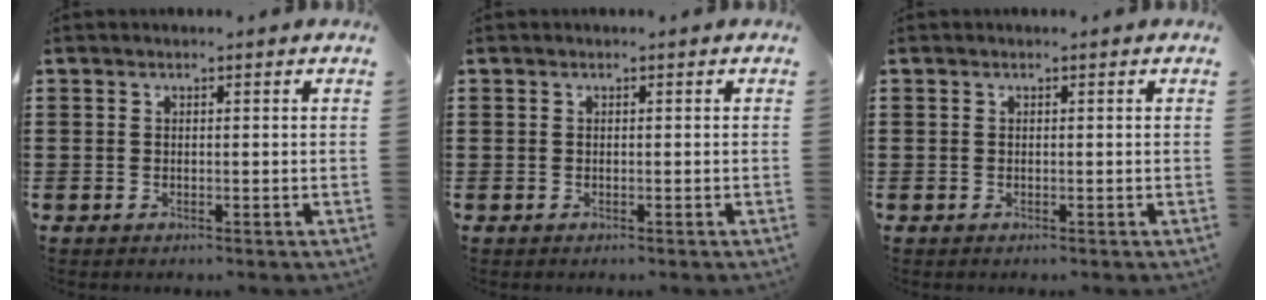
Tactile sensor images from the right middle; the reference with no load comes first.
{"total": 0.0}
{"total": 0.0}